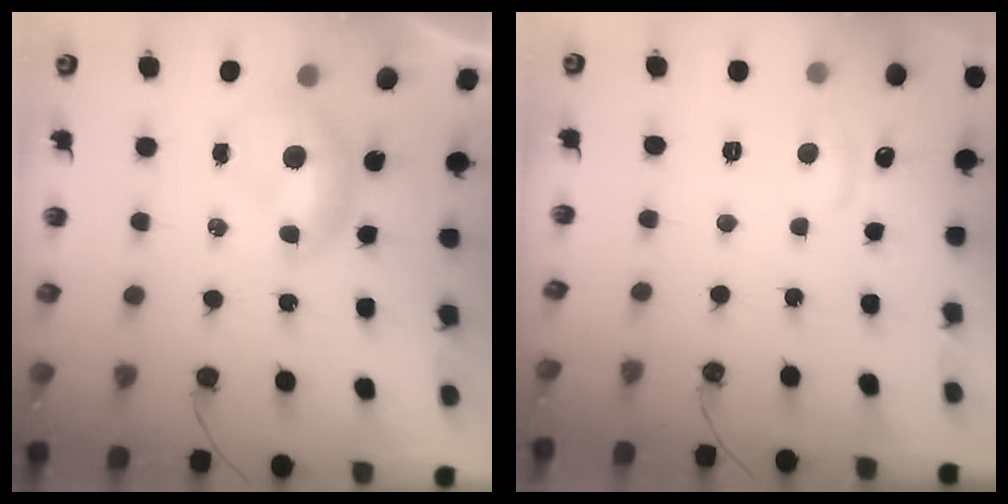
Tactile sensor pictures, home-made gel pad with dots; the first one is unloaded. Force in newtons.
{"total": 0.8, "press": 0.3, "slide": 0.7}